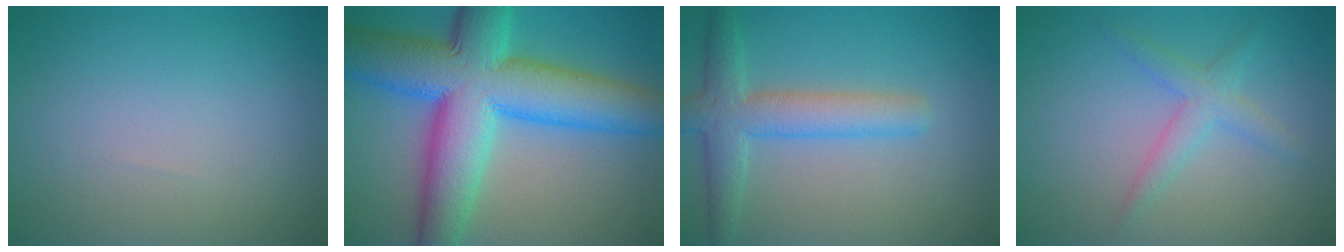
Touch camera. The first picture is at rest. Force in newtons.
{"total": 13.7, "press": 13.7, "slide": 0.2}
{"total": 4.5, "press": 4.5, "slide": 0.2}
{"total": 2.4, "press": 2.4, "slide": 0.1}